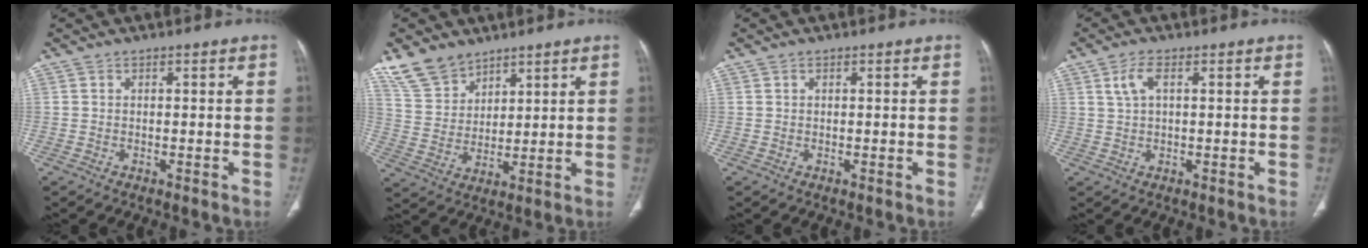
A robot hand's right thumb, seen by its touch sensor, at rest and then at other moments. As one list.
[{"total": 8.6, "force": [6.7, 4.9, 2.3], "torque": [-0.029, -0.031, 0.145]}, {"total": 0.0}, {"total": 3.4, "force": [1.2, 1.5, 2.8], "torque": [-0.065, 0.010, 0.028]}]